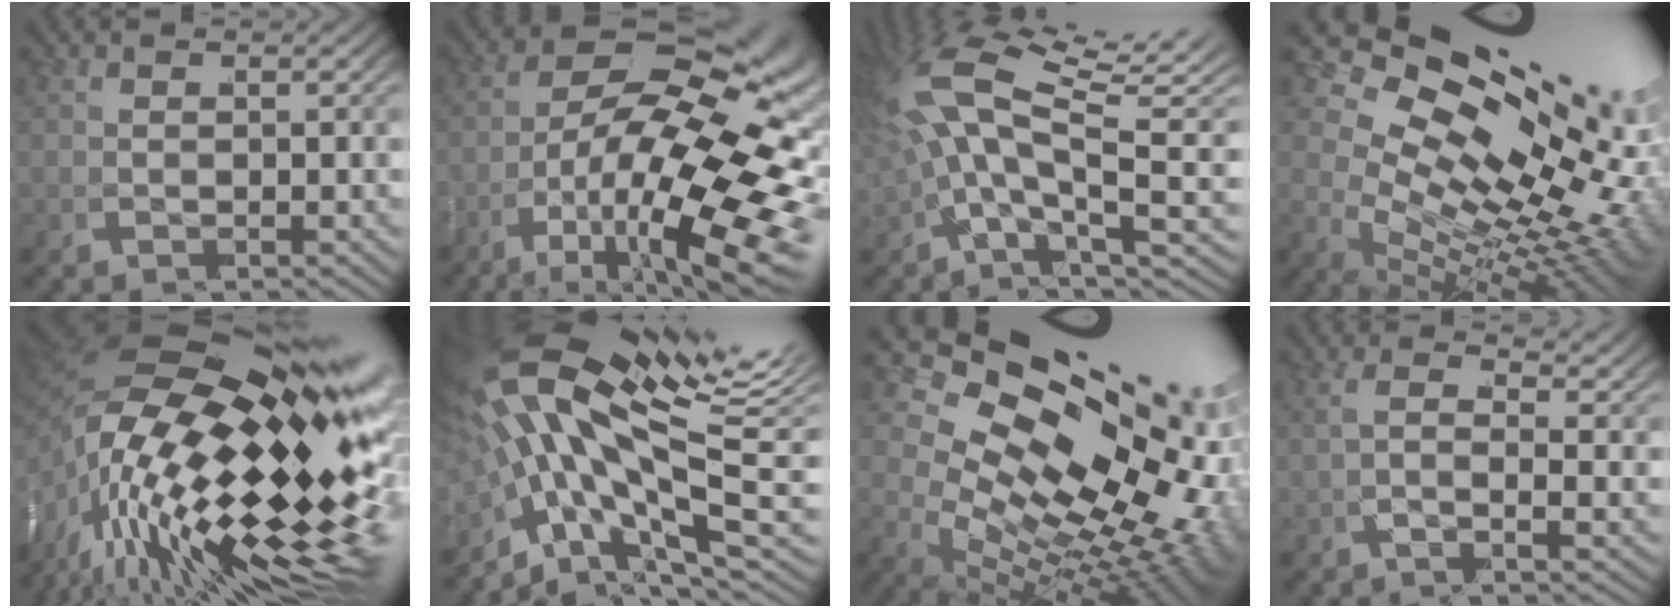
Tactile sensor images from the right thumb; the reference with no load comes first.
{"total": 18.3, "force": [-3.8, 10.1, 14.8], "torque": [-0.232, -0.058, -0.035]}
{"total": 10.0, "force": [1.6, 5.6, 8.1], "torque": [-0.162, -0.009, 0.020]}
{"total": 17.1, "force": [-0.3, 10.4, 13.6], "torque": [-0.208, -0.049, 0.011]}
{"total": 23.2, "force": [-2.5, 13.8, 18.5], "torque": [-0.312, -0.052, -0.015]}
{"total": 10.9, "force": [0.3, 6.6, 8.7], "torque": [-0.184, -0.031, 0.010]}
{"total": 19.2, "force": [-0.6, 12.2, 14.8], "torque": [-0.234, -0.053, 0.008]}
{"total": 1.4, "force": [0.7, -0.4, 1.1], "torque": [-0.023, 0.003, 0.000]}